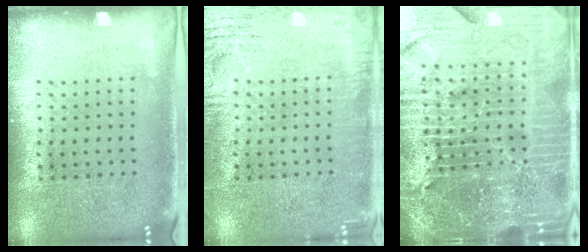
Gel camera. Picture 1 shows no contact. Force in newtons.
{"total": 3.0, "press": 3.0, "slide": 0.2}
{"total": 7.1, "press": 6.2, "slide": 3.5}